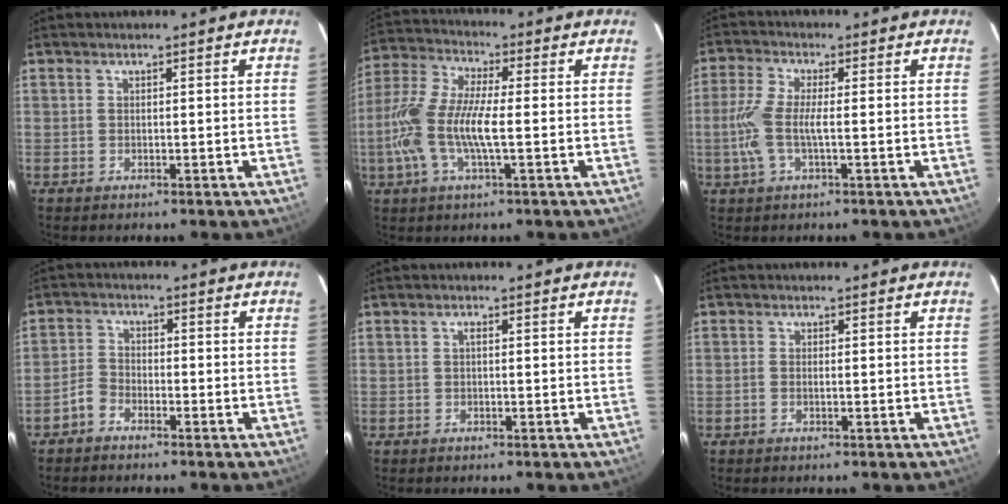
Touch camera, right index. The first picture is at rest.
{"total": 12.5, "force": [-2.3, 3.2, 11.9], "torque": [-0.258, 0.002, -0.050]}
{"total": 7.7, "force": [-1.4, 1.7, 7.3], "torque": [-0.167, 0.001, -0.028]}
{"total": 3.0, "force": [-2.3, 1.8, 0.8], "torque": [-0.021, 0.011, -0.046]}
{"total": 0.7, "force": [0.1, 0.1, 0.7], "torque": [-0.012, 0.005, 0.000]}
{"total": 0.6, "force": [-0.2, 0.1, 0.5], "torque": [-0.012, 0.001, -0.006]}